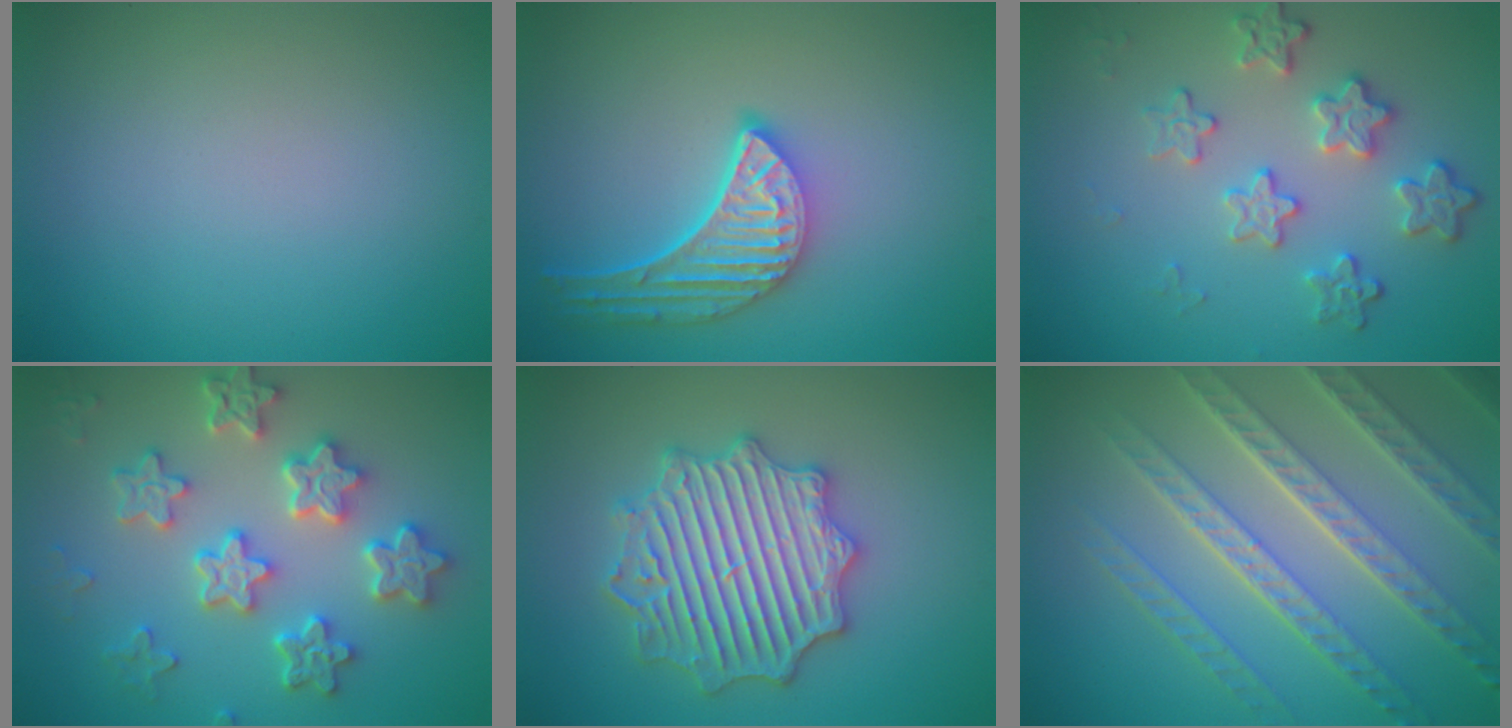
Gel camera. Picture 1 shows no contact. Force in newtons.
{"total": 5.4, "press": 4.3, "slide": 3.3}
{"total": 3.9, "press": 3.3, "slide": 1.9}
{"total": 5.4, "press": 5.0, "slide": 2.2}
{"total": 6.8, "press": 6.7, "slide": 1.1}
{"total": 8.4, "press": 5.9, "slide": 6.0}